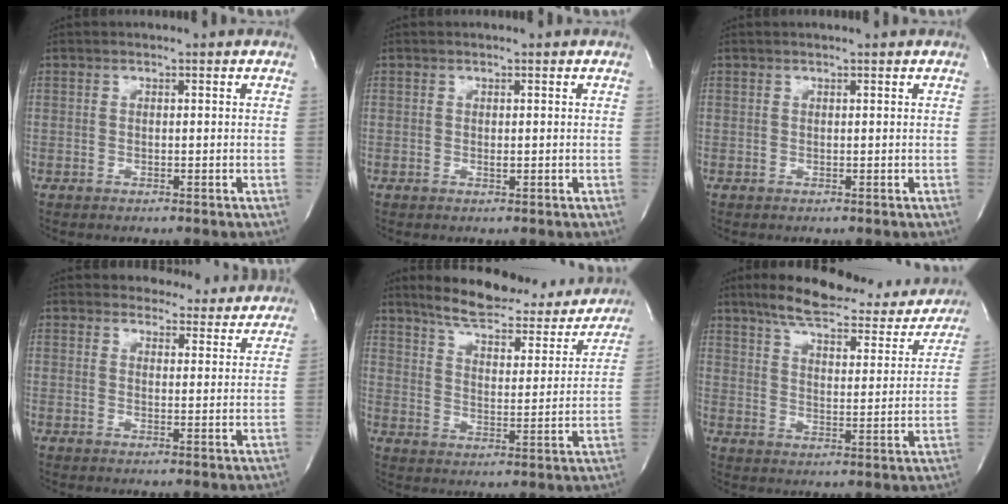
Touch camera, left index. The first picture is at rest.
{"total": 0.6, "force": [0.2, 0.2, 0.6], "torque": [-0.011, -0.003, 0.002]}
{"total": 1.6, "force": [1.4, 0.0, 0.7], "torque": [-0.007, 0.011, 0.019]}
{"total": 8.6, "force": [8.2, 2.8, 0.7], "torque": [0.014, -0.007, 0.083]}
{"total": 20.8, "force": [18.5, 5.0, 8.3], "torque": [-0.110, -0.014, 0.244]}
{"total": 22.3, "force": [19.1, 5.4, 10.1], "torque": [-0.138, -0.007, 0.246]}